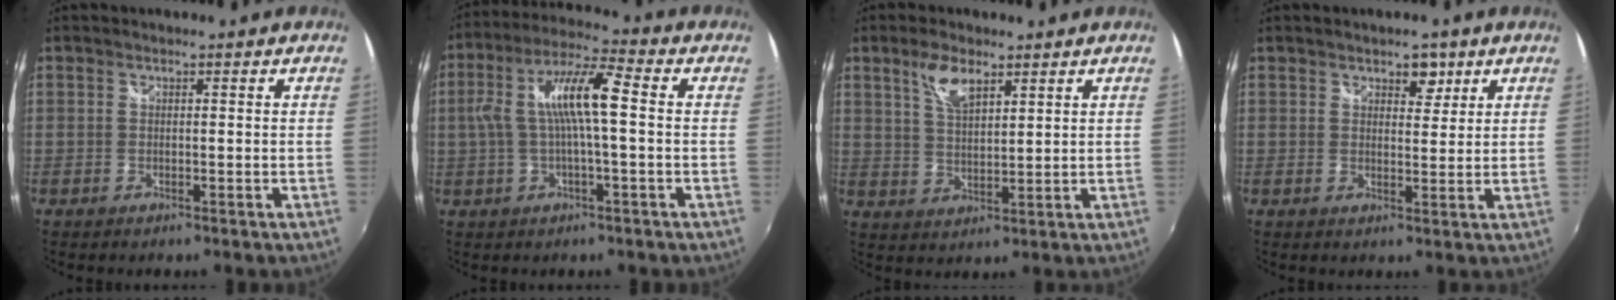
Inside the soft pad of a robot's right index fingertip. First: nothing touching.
{"total": 11.1, "force": [0.4, 1.7, 10.9], "torque": [-0.210, 0.017, 0.007]}
{"total": 6.1, "force": [3.7, 2.5, 4.1], "torque": [-0.078, 0.006, 0.071]}
{"total": 3.3, "force": [2.1, 2.0, 1.7], "torque": [-0.015, 0.002, 0.030]}